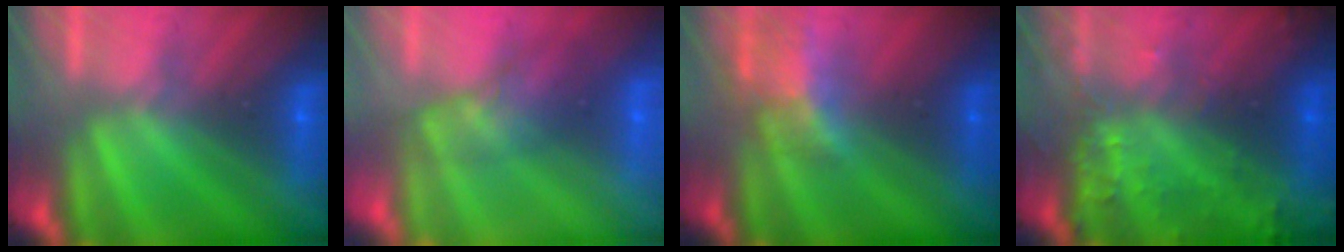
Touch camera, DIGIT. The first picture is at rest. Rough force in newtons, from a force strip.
{"total": 2.6}
{"total": 2.3}
{"total": 8.6}